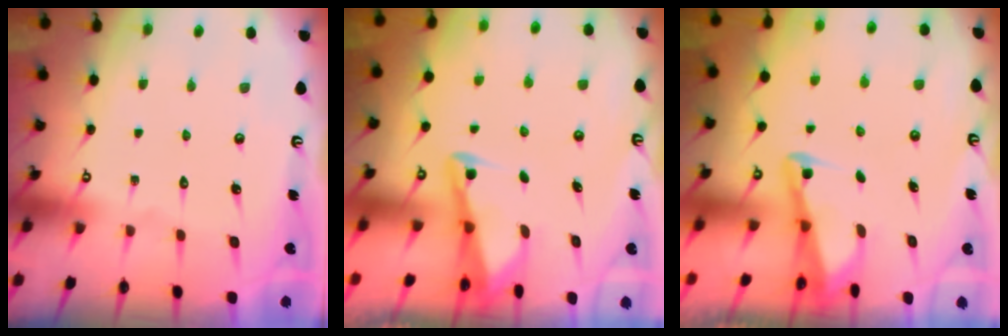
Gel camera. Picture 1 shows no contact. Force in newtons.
{"total": 2.9, "press": 2.9, "slide": 0.4}
{"total": 2.9, "press": 2.9, "slide": 0.4}